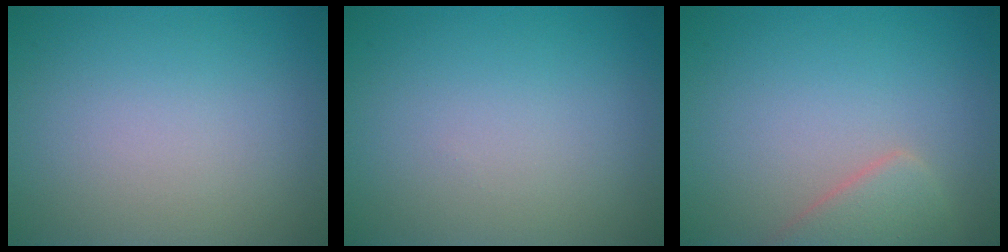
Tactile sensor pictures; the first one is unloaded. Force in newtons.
{"total": 0.0}
{"total": 2.8, "press": 2.8, "slide": 0.2}